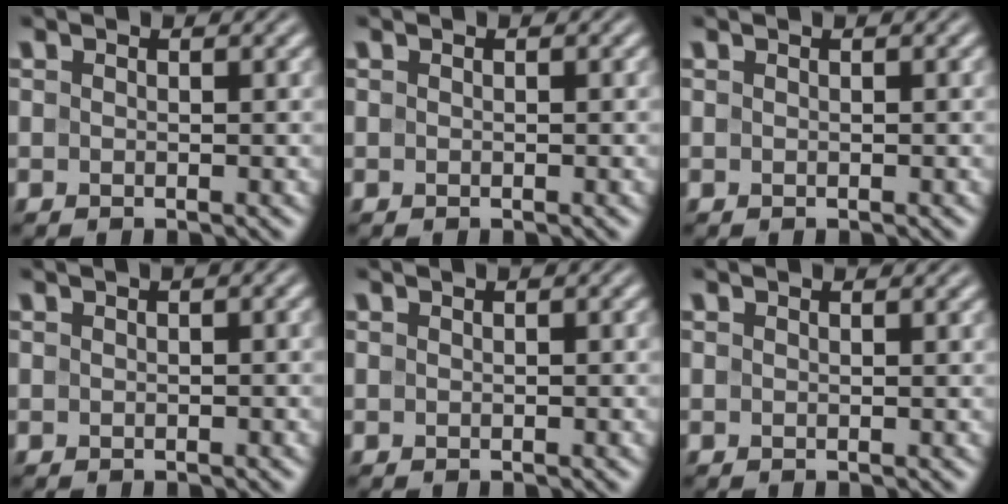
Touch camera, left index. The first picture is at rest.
{"total": 0.0}
{"total": 0.6, "force": [0.3, 0.1, 0.5], "torque": [-0.005, 0.009, 0.003]}
{"total": 1.6, "force": [0.5, 0.4, 1.5], "torque": [-0.019, 0.006, 0.005]}
{"total": 0.9, "force": [0.3, 0.1, 0.8], "torque": [-0.013, 0.007, 0.004]}
{"total": 0.8, "force": [0.7, 0.2, 0.3], "torque": [-0.002, 0.001, 0.007]}